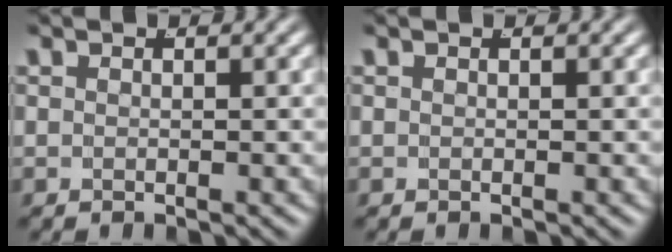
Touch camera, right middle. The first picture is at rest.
{"total": 0.0}